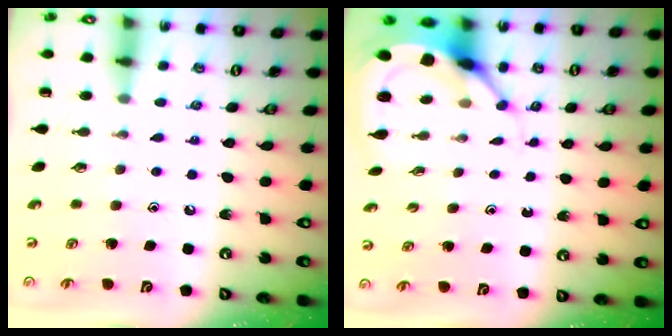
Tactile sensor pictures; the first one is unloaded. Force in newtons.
{"total": 7.5, "press": 7.4, "slide": 1.0}